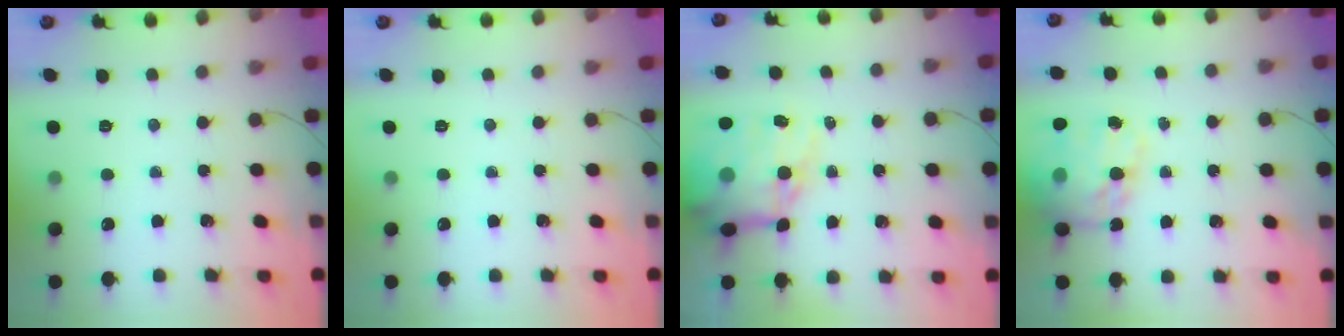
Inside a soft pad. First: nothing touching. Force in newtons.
{"total": 0.0}
{"total": 18.3, "press": 17.9, "slide": 3.9}
{"total": 17.9, "press": 17.3, "slide": 4.5}